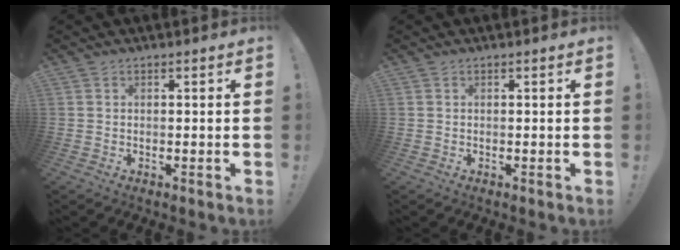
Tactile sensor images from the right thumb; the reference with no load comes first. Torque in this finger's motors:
{"motor_torque": [-0.01, 0.00, -0.08, 0.03, 0.07]}